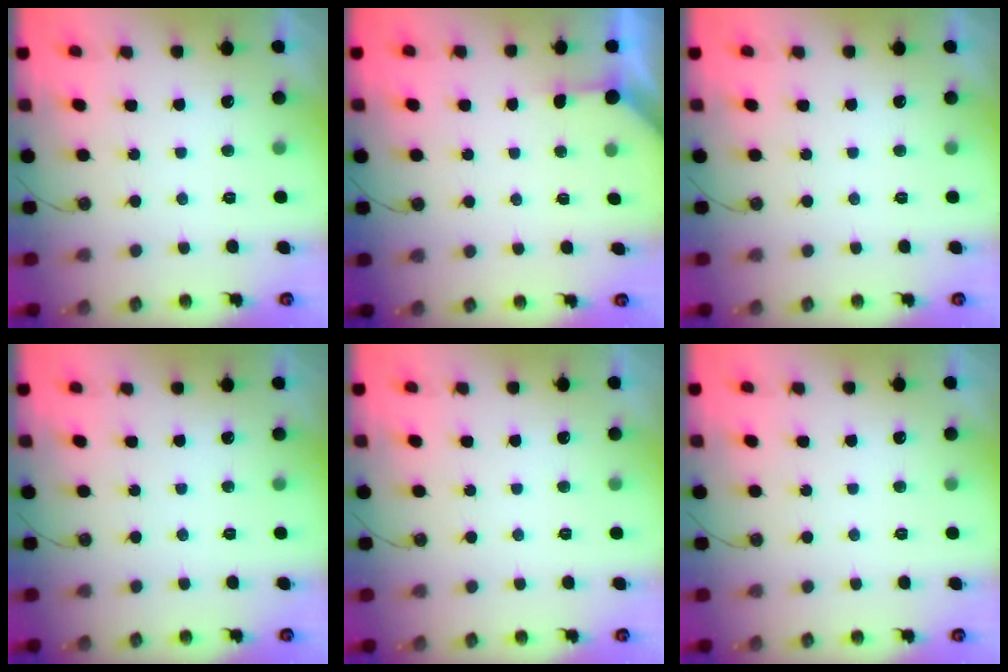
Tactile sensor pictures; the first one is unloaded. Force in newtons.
{"total": 2.3, "press": 2.3, "slide": 0.3}
{"total": 0.0}
{"total": 0.0}
{"total": 0.0}
{"total": 0.0}